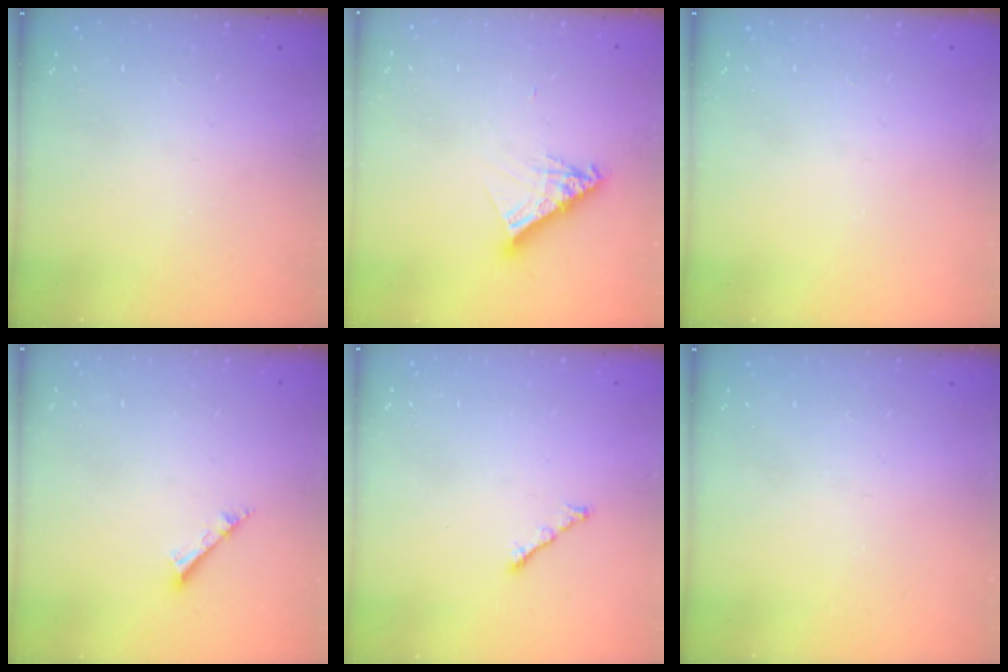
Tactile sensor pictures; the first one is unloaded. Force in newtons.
{"total": 10.2, "press": 10.2, "slide": 0.9}
{"total": 0.0}
{"total": 2.3, "press": 2.3, "slide": 0.1}
{"total": 2.3, "press": 2.2, "slide": 0.7}
{"total": 0.0}